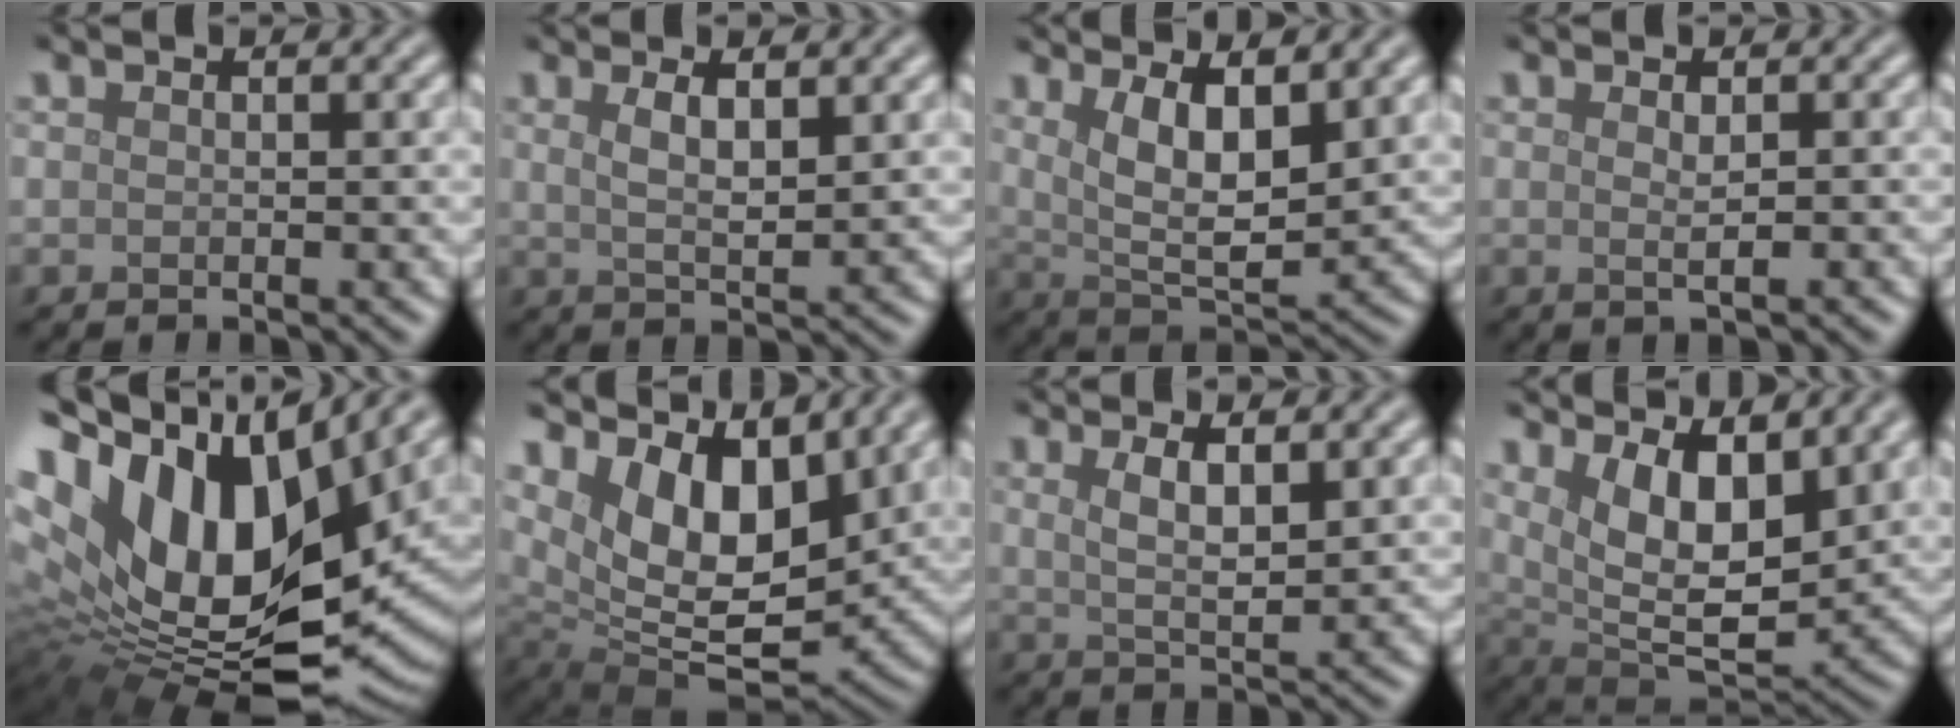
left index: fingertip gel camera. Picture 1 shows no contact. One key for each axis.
{"total": 3.4, "fx": 1.4, "fy": 0.9, "fz": 3.0, "tx": -0.048, "ty": -0.001, "tz": 0.026}
{"total": 7.6, "fx": 3.0, "fy": 2.7, "fz": 6.5, "tx": -0.118, "ty": -0.011, "tz": 0.055}
{"total": 1.5, "fx": 0.1, "fy": 0.3, "fz": 1.5, "tx": -0.024, "ty": 0.000, "tz": 0.000}
{"total": 18.4, "fx": 4.6, "fy": 9.8, "fz": 14.9, "tx": -0.303, "ty": 0.004, "tz": 0.089}
{"total": 11.4, "fx": 5.3, "fy": 5.8, "fz": 8.2, "tx": -0.151, "ty": -0.003, "tz": 0.094}
{"total": 3.9, "fx": 1.6, "fy": 1.1, "fz": 3.4, "tx": -0.062, "ty": -0.005, "tz": 0.031}
{"total": 9.9, "fx": 4.5, "fy": 4.1, "fz": 7.8, "tx": -0.136, "ty": -0.007, "tz": 0.073}